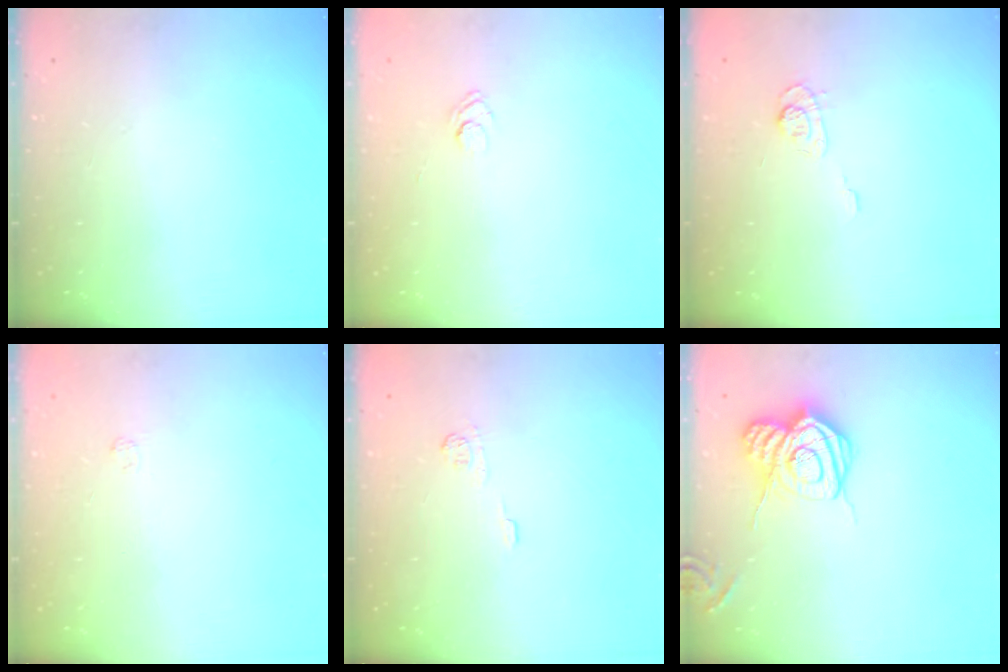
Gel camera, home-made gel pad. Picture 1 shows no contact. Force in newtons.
{"total": 3.3, "press": 3.1, "slide": 1.1}
{"total": 3.1, "press": 2.7, "slide": 1.6}
{"total": 1.7, "press": 1.2, "slide": 1.1}
{"total": 7.1, "press": 6.9, "slide": 1.5}
{"total": 14.1, "press": 14.0, "slide": 1.3}